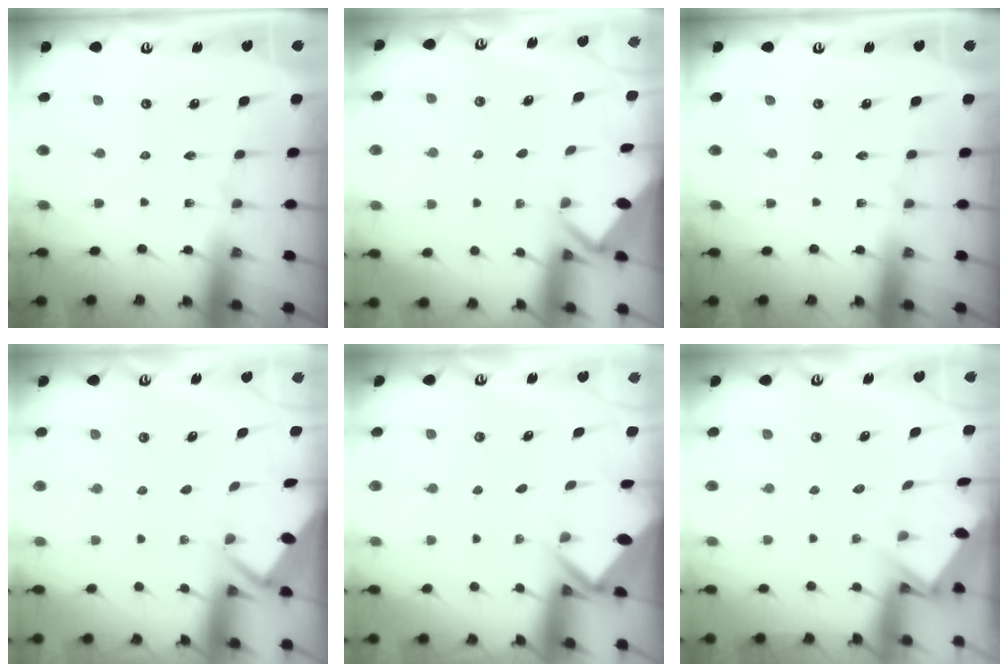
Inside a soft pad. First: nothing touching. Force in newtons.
{"total": 2.9, "press": 2.9, "slide": 0.2}
{"total": 0.0}
{"total": 2.6, "press": 2.6, "slide": 0.3}
{"total": 3.4, "press": 3.4, "slide": 0.2}
{"total": 3.9, "press": 3.9, "slide": 0.4}